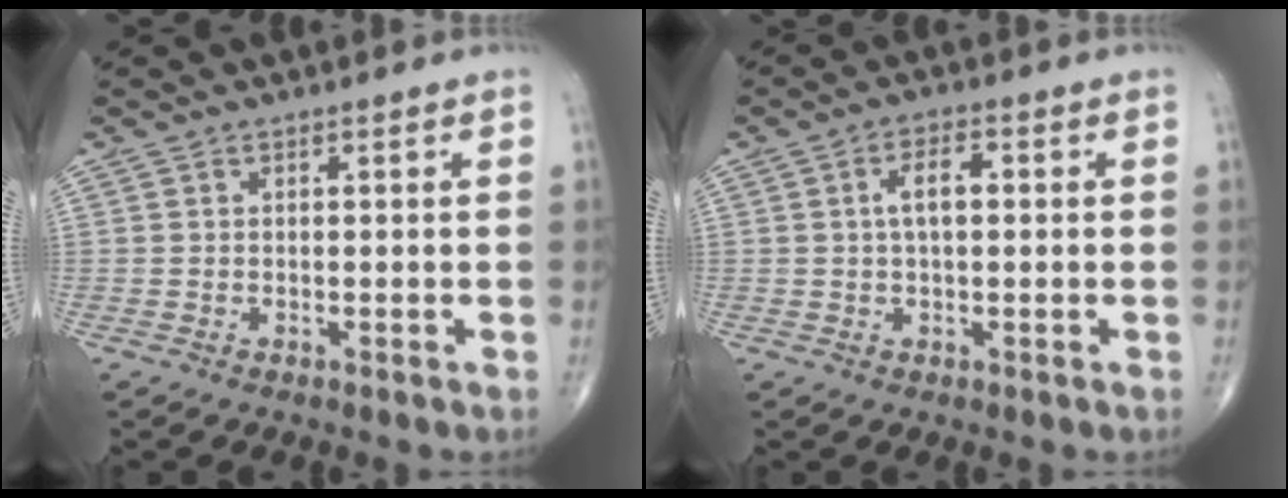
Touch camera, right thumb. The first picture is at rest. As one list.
[{"total": 4.4, "force": [0.5, 2.0, 3.9], "torque": [-0.070, 0.010, 0.006]}]